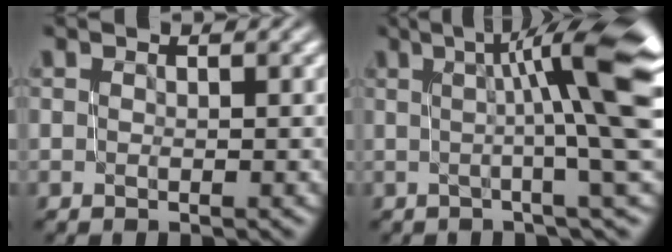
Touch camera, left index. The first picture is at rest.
{"total": 10.1, "force": [1.7, 1.5, 9.8], "torque": [-0.116, 0.018, 0.023]}